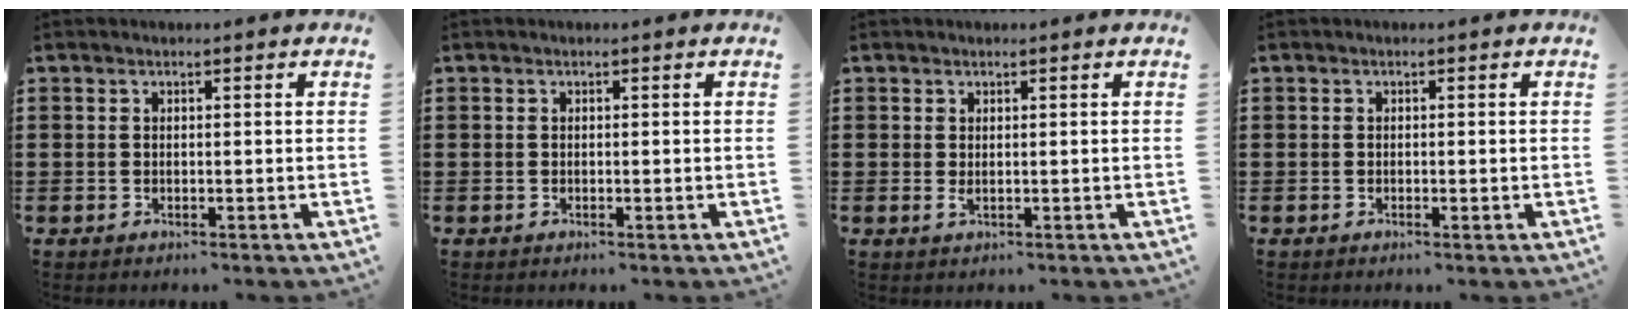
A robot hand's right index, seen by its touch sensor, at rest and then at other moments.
{"total": 0.0}
{"total": 0.7, "force": [0.2, 0.1, 0.7], "torque": [-0.014, -0.001, 0.004]}
{"total": 0.6, "force": [-0.2, 0.1, 0.6], "torque": [-0.011, -0.004, -0.003]}